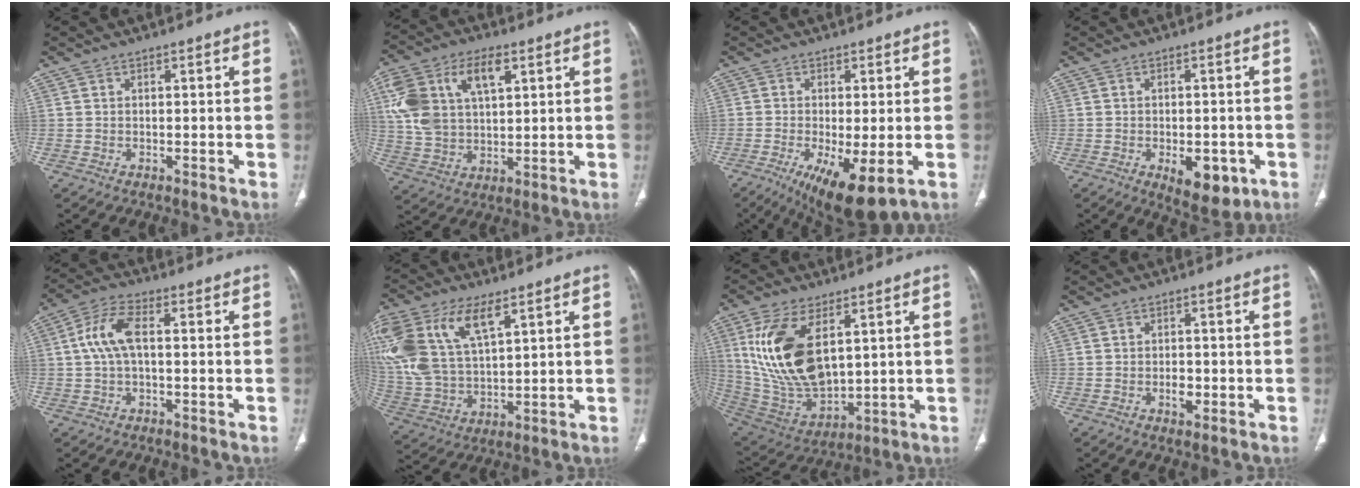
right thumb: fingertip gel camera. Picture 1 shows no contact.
{"total": 15.5, "force": [5.4, 9.0, 11.5], "torque": [-0.222, 0.007, 0.106]}
{"total": 11.3, "force": [-4.1, 3.4, 10.0], "torque": [-0.169, -0.022, -0.056]}
{"total": 8.4, "force": [-2.9, 4.3, 6.6], "torque": [-0.074, 0.000, -0.027]}
{"total": 7.2, "force": [0.5, 3.2, 6.4], "torque": [-0.148, 0.021, 0.006]}
{"total": 21.1, "force": [9.6, 10.9, 15.3], "torque": [-0.359, -0.005, 0.190]}
{"total": 19.6, "force": [5.5, 10.2, 15.8], "torque": [-0.301, -0.028, 0.121]}
{"total": 2.6, "force": [-0.8, 1.5, 1.9], "torque": [-0.029, 0.002, -0.010]}